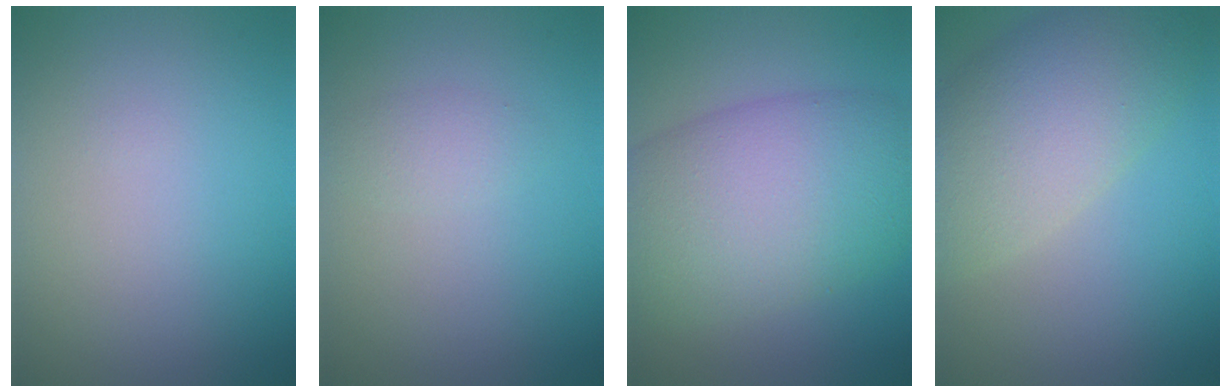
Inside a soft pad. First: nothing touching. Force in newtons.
{"total": 1.3, "press": 1.3, "slide": 0.1}
{"total": 11.5, "press": 11.5, "slide": 0.6}
{"total": 7.7, "press": 7.7, "slide": 0.3}